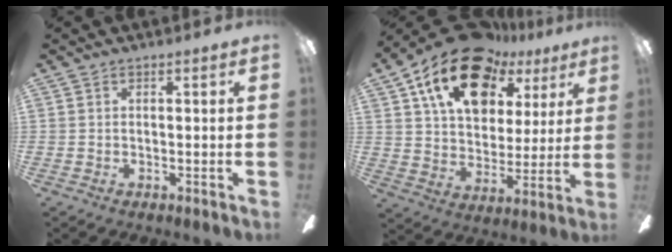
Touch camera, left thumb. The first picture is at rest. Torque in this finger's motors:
{"motor_torque": [2.19, 2.52, 1.39, -1.39, 0.15]}